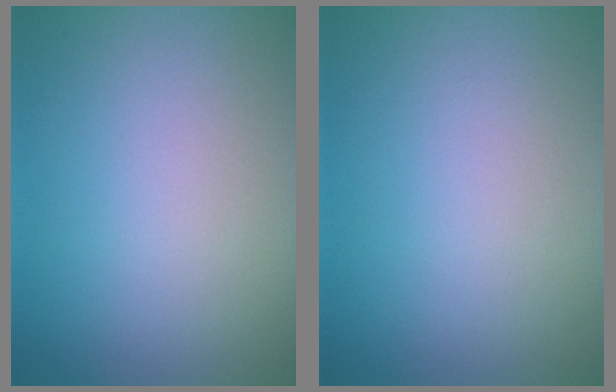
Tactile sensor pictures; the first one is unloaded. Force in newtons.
{"total": 0.0}